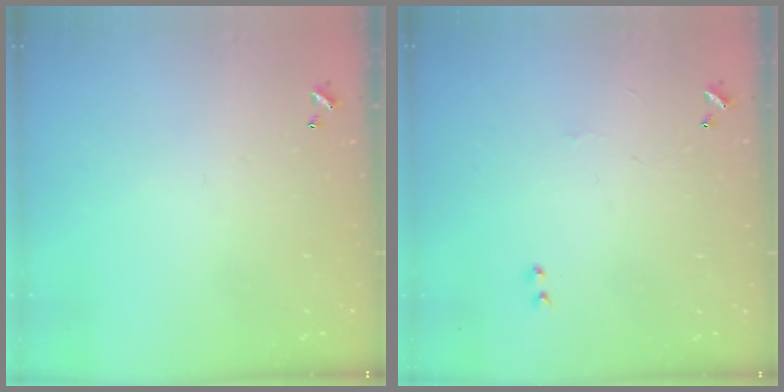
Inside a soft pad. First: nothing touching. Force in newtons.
{"total": 0.9, "press": 0.8, "slide": 0.5}